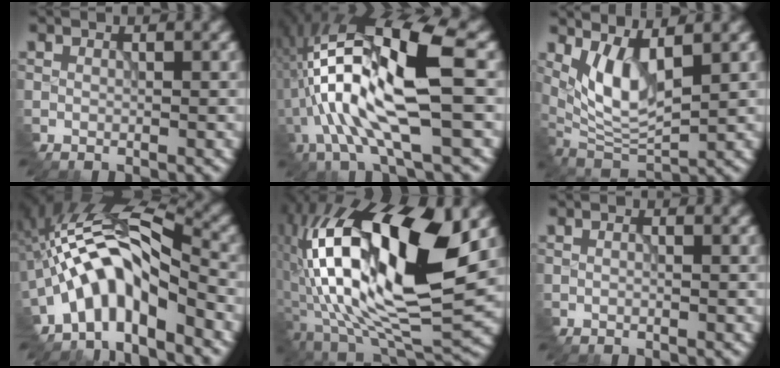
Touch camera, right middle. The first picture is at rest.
{"total": 13.1, "force": [-2.1, 3.4, 12.5], "torque": [-0.248, 0.023, -0.036]}
{"total": 5.5, "force": [1.3, 2.3, 4.8], "torque": [-0.095, -0.021, 0.035]}
{"total": 8.6, "force": [-3.9, 3.0, 7.1], "torque": [-0.123, 0.028, -0.081]}
{"total": 18.2, "force": [1.4, 7.8, 16.4], "torque": [-0.292, 0.009, 0.018]}
{"total": 0.7, "force": [-0.3, 0.3, 0.5], "torque": [-0.003, -0.004, -0.005]}